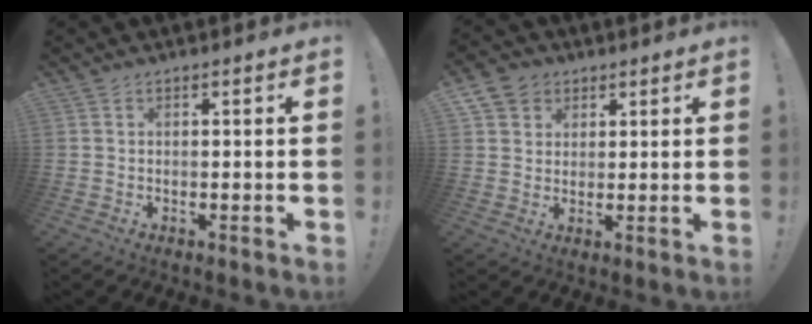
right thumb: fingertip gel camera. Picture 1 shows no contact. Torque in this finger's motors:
{"motor_torque": [-0.11, 0.12, 0.09, -0.05, 0.00]}